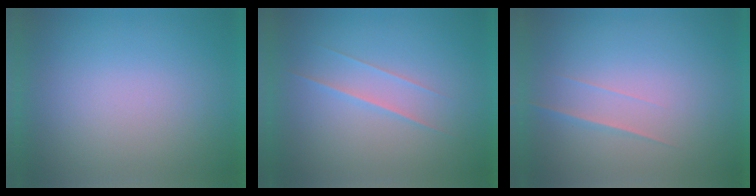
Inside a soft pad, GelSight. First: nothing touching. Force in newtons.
{"total": 1.5}
{"total": 1.9}